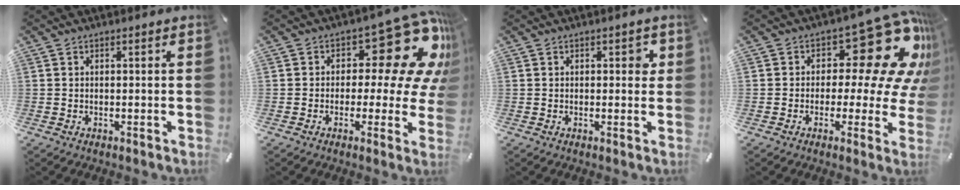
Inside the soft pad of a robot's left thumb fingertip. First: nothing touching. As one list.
[{"total": 18.8, "force": [7.3, 9.8, 14.3], "torque": [-0.183, -0.050, 0.117]}, {"total": 2.0, "force": [0.4, 1.2, 1.5], "torque": [-0.007, -0.001, 0.000]}, {"total": 19.7, "force": [8.6, 9.6, 14.9], "torque": [-0.198, -0.063, 0.139]}]